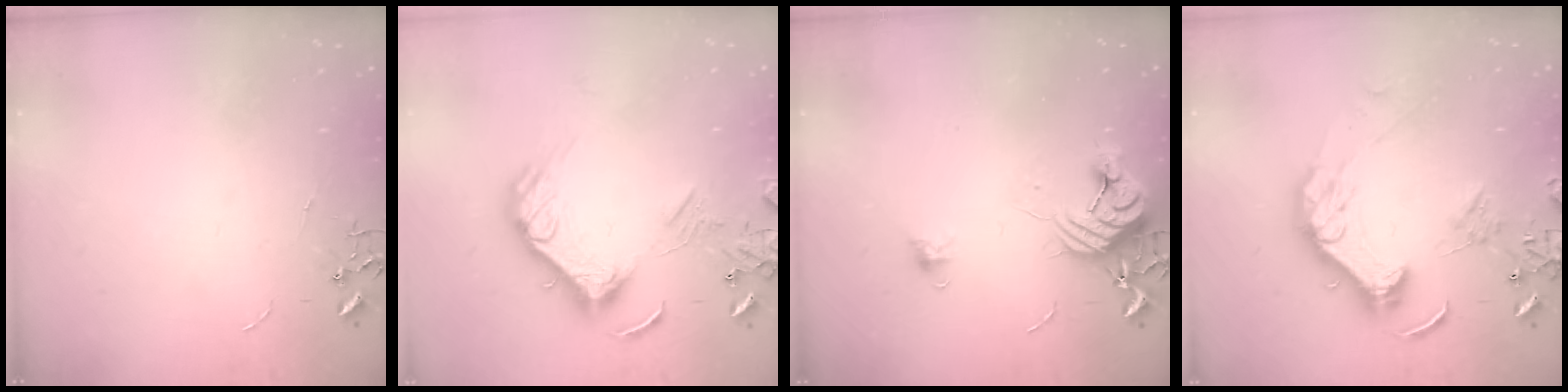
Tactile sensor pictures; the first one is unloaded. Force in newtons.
{"total": 15.7, "press": 15.6, "slide": 1.9}
{"total": 11.4, "press": 11.3, "slide": 1.2}
{"total": 16.1, "press": 15.9, "slide": 2.8}